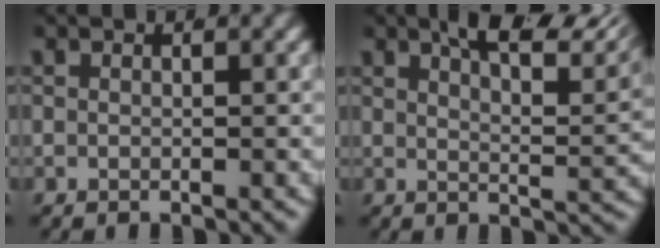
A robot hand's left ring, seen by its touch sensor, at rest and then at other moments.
{"total": 7.7, "force": [5.9, 1.2, 4.8], "torque": [-0.060, 0.012, 0.086]}